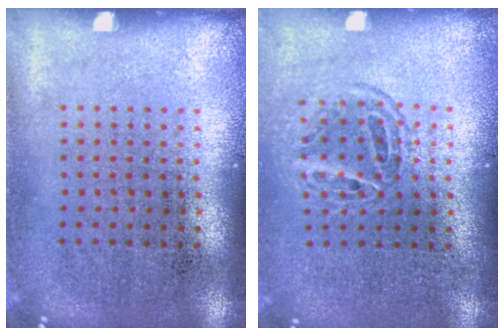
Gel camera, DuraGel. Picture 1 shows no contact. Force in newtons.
{"total": 1.4, "press": 1.1, "slide": 0.8}